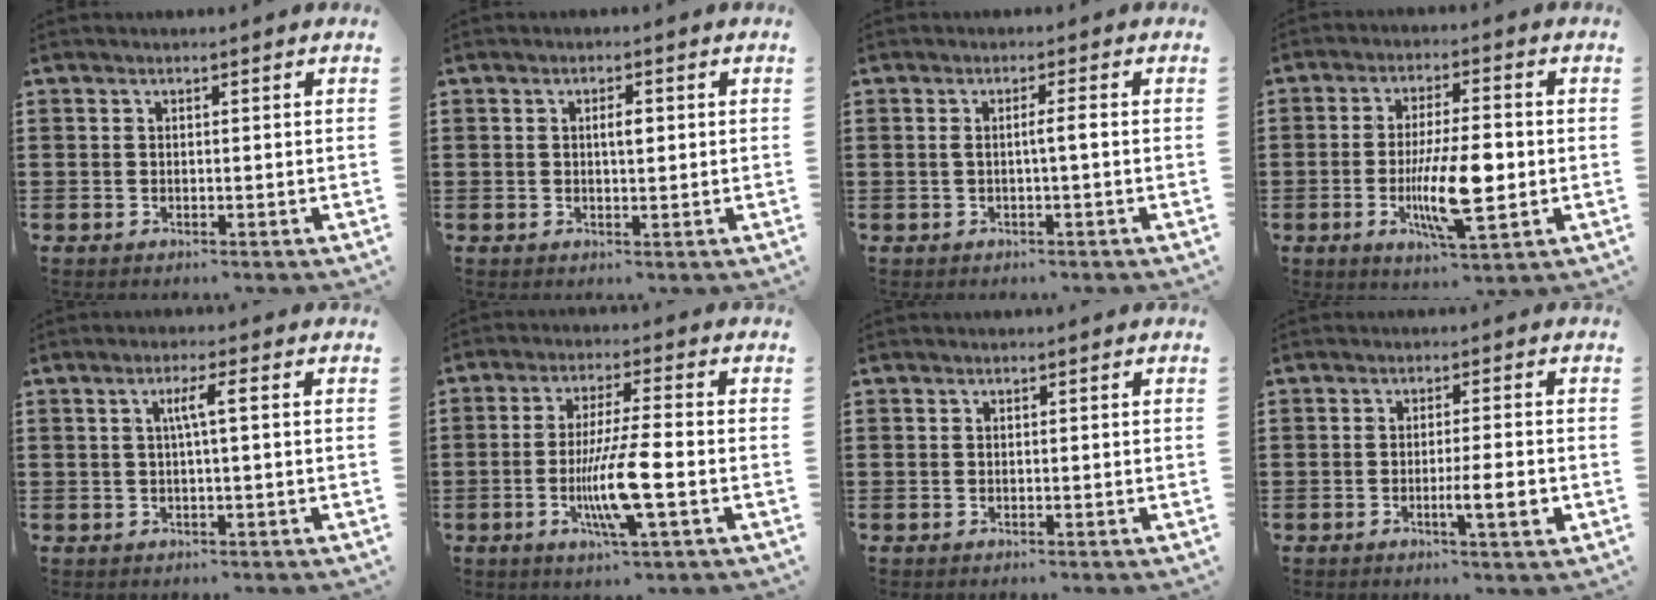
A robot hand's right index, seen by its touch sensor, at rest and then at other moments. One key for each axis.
{"total": 2.2, "fx": 0.3, "fy": 0.7, "fz": 2.0, "tx": -0.040, "ty": 0.006, "tz": 0.003}
{"total": 2.0, "fx": -0.2, "fy": -0.2, "fz": 1.9, "tx": -0.037, "ty": -0.002, "tz": -0.008}
{"total": 11.0, "fx": -2.0, "fy": 2.8, "fz": 10.4, "tx": -0.190, "ty": -0.014, "tz": -0.034}
{"total": 3.1, "fx": 0.3, "fy": 0.0, "fz": 3.1, "tx": -0.059, "ty": 0.001, "tz": 0.000}
{"total": 9.6, "fx": -2.8, "fy": 0.8, "fz": 9.1, "tx": -0.175, "ty": -0.016, "tz": -0.054}
{"total": 0.0}
{"total": 5.1, "fx": -1.6, "fy": 0.3, "fz": 4.8, "tx": -0.076, "ty": -0.010, "tz": -0.025}